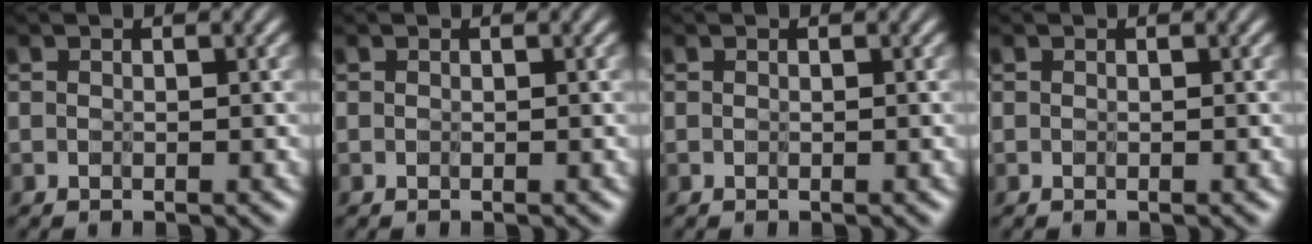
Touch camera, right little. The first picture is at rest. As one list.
[{"total": 0.0}, {"total": 0.0}, {"total": 0.0}]